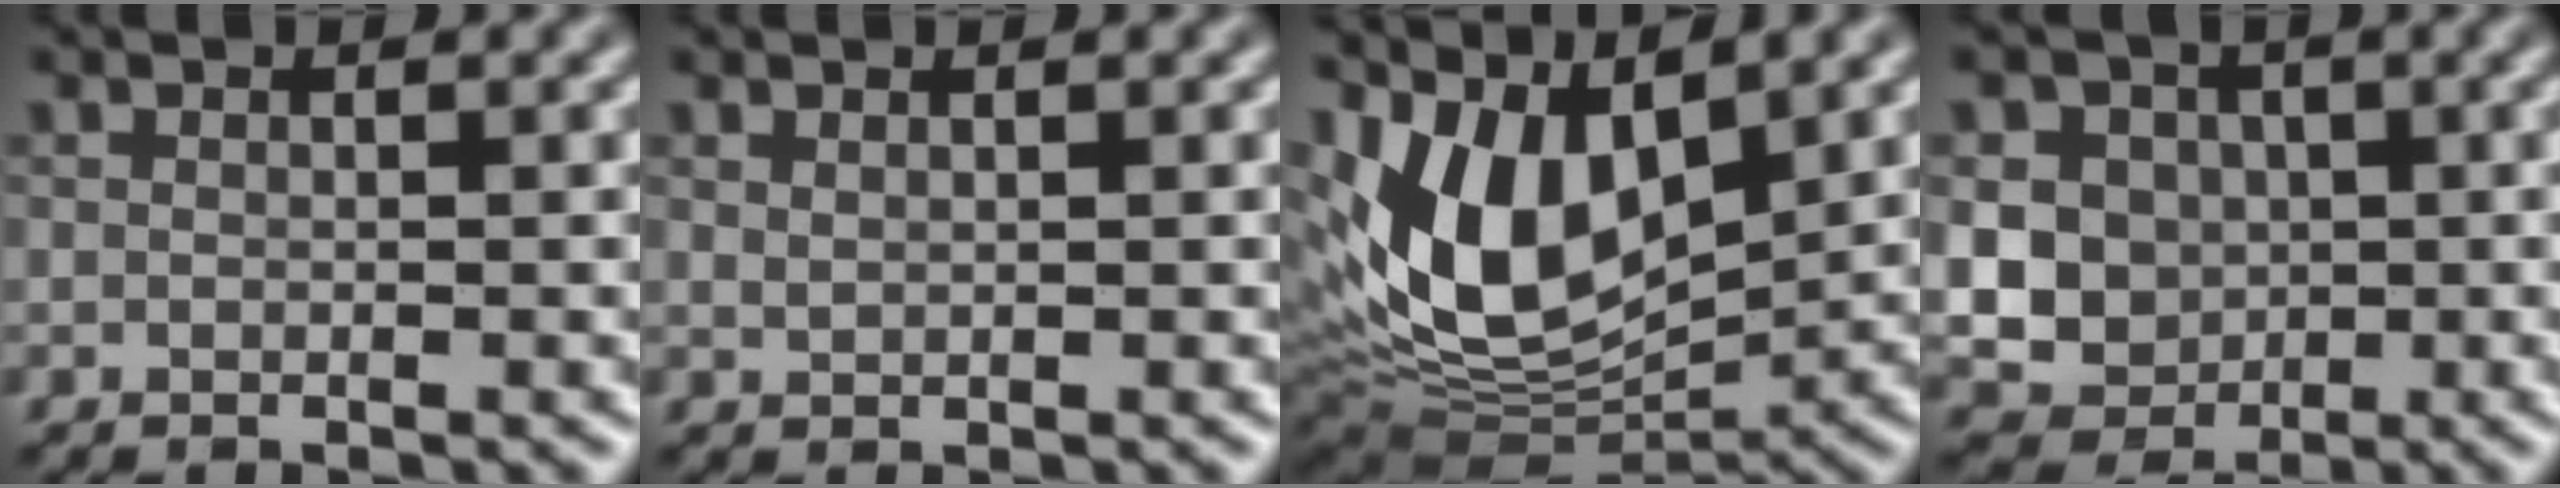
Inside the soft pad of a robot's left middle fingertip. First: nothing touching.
{"total": 0.5, "force": [0.4, 0.1, 0.2], "torque": [-0.006, 0.000, 0.011]}
{"total": 11.0, "force": [3.0, 5.8, 8.9], "torque": [-0.175, -0.007, 0.053]}
{"total": 10.6, "force": [1.2, 9.7, 4.1], "torque": [-0.085, 0.019, 0.008]}